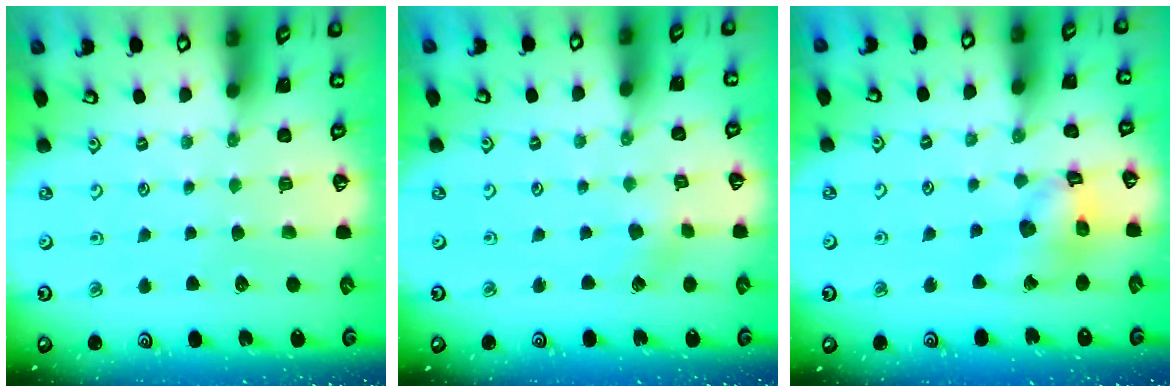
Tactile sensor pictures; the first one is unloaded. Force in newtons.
{"total": 1.8, "press": 1.8, "slide": 0.3}
{"total": 13.4, "press": 13.3, "slide": 1.8}